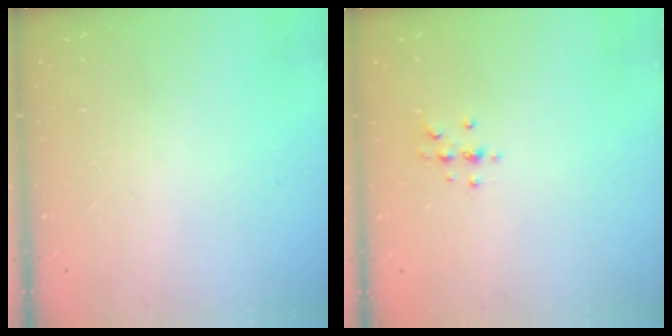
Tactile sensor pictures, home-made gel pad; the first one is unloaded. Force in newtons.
{"total": 3.7, "press": 3.7, "slide": 0.5}